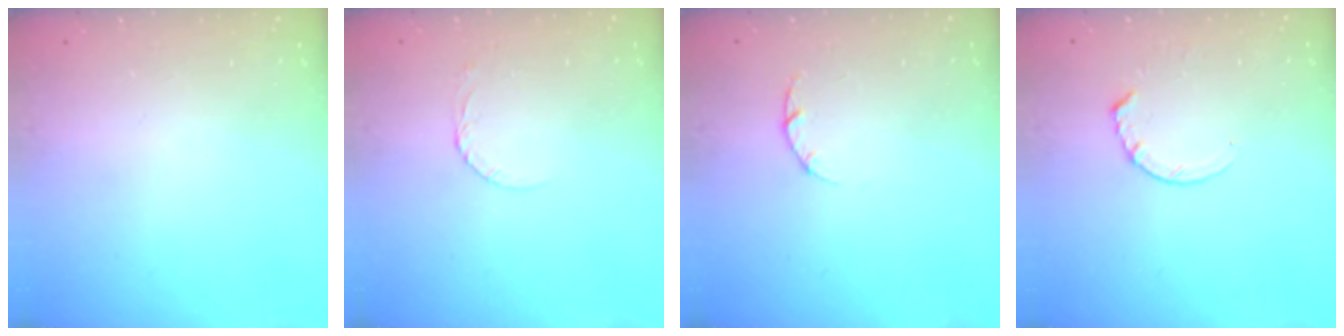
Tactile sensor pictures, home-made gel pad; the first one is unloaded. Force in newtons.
{"total": 2.6, "press": 2.6, "slide": 0.1}
{"total": 3.0, "press": 3.0, "slide": 0.4}
{"total": 4.8, "press": 4.7, "slide": 0.4}